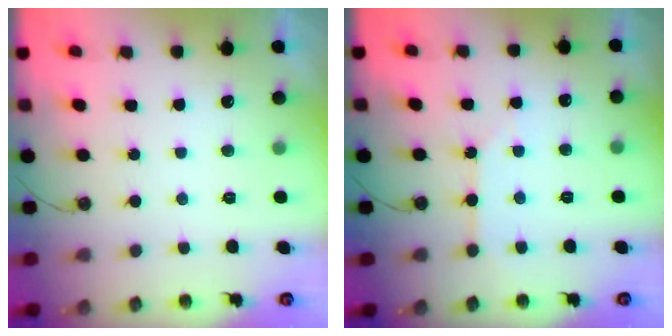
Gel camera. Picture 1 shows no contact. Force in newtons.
{"total": 3.0, "press": 3.0, "slide": 0.4}